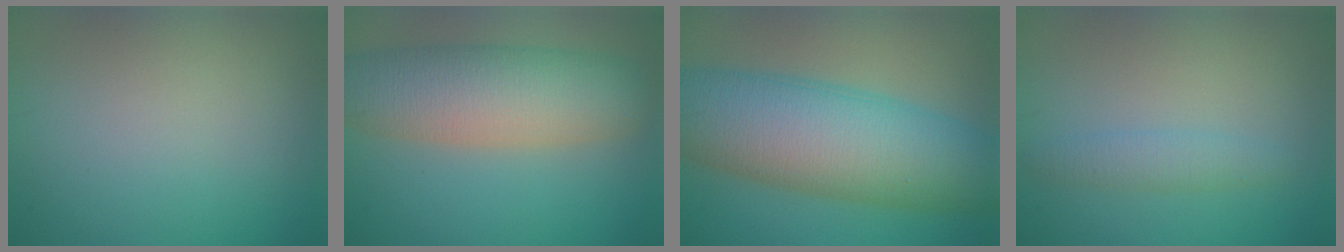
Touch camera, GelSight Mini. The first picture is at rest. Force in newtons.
{"total": 9.0, "press": 9.0, "slide": 0.7}
{"total": 13.0, "press": 13.0, "slide": 0.1}
{"total": 1.9, "press": 1.9, "slide": 0.1}